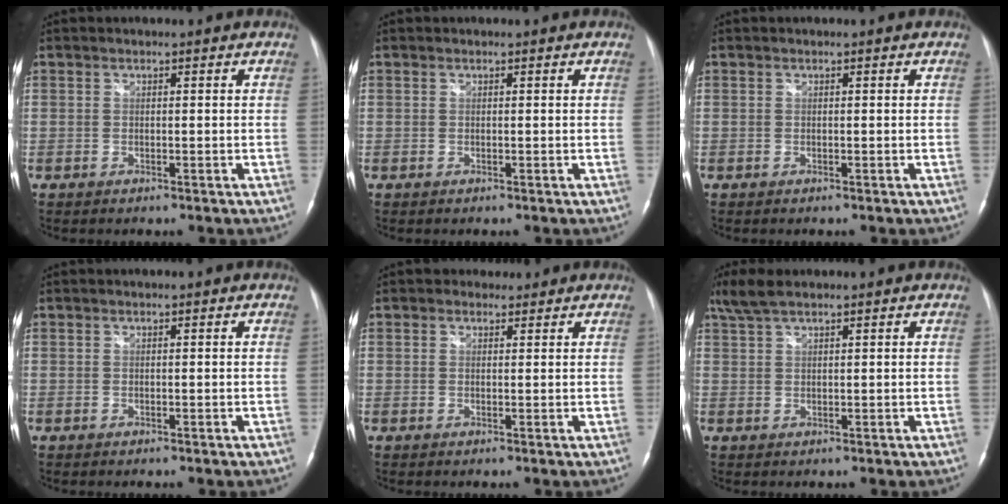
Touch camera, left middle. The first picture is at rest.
{"total": 0.0}
{"total": 0.0}
{"total": 0.0}
{"total": 1.7, "force": [1.4, 0.9, -0.1], "torque": [0.004, 0.008, 0.019]}
{"total": 4.1, "force": [3.2, 0.8, 2.4], "torque": [-0.061, 0.018, 0.070]}